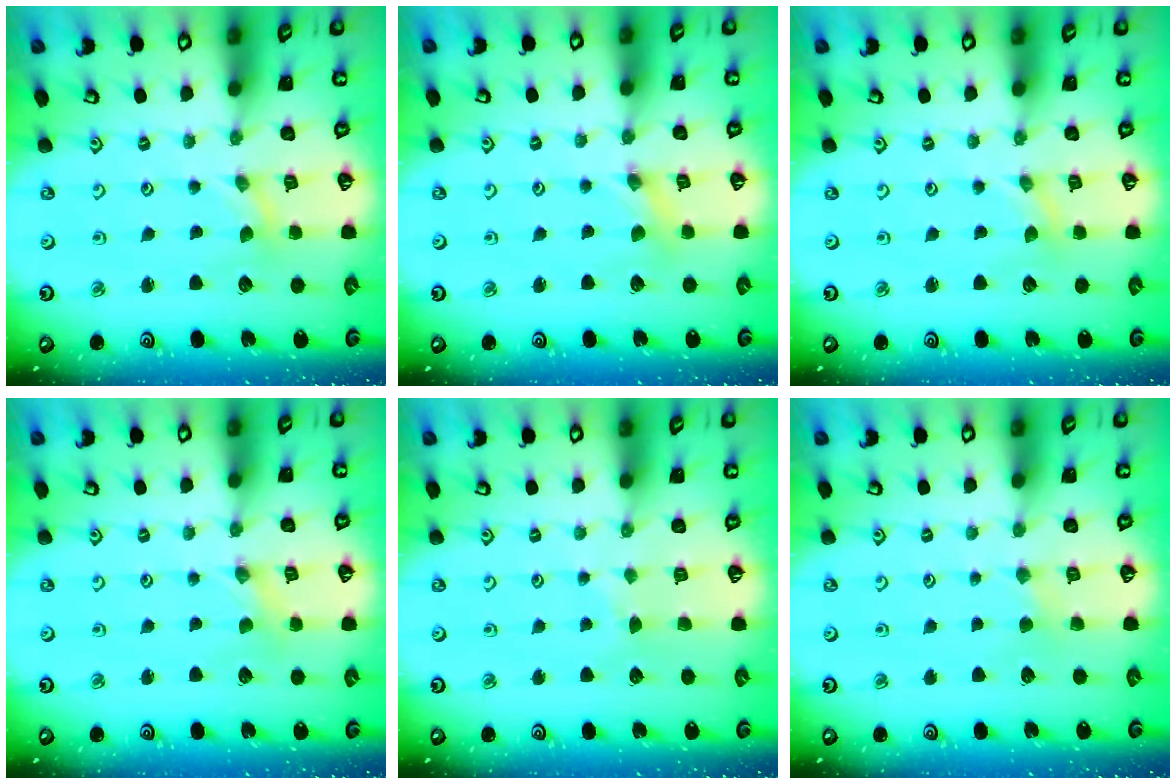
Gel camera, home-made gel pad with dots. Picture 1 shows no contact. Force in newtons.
{"total": 1.6, "press": 1.6, "slide": 0.3}
{"total": 0.0}
{"total": 0.0}
{"total": 2.2, "press": 2.2, "slide": 0.3}
{"total": 2.0, "press": 2.0, "slide": 0.3}